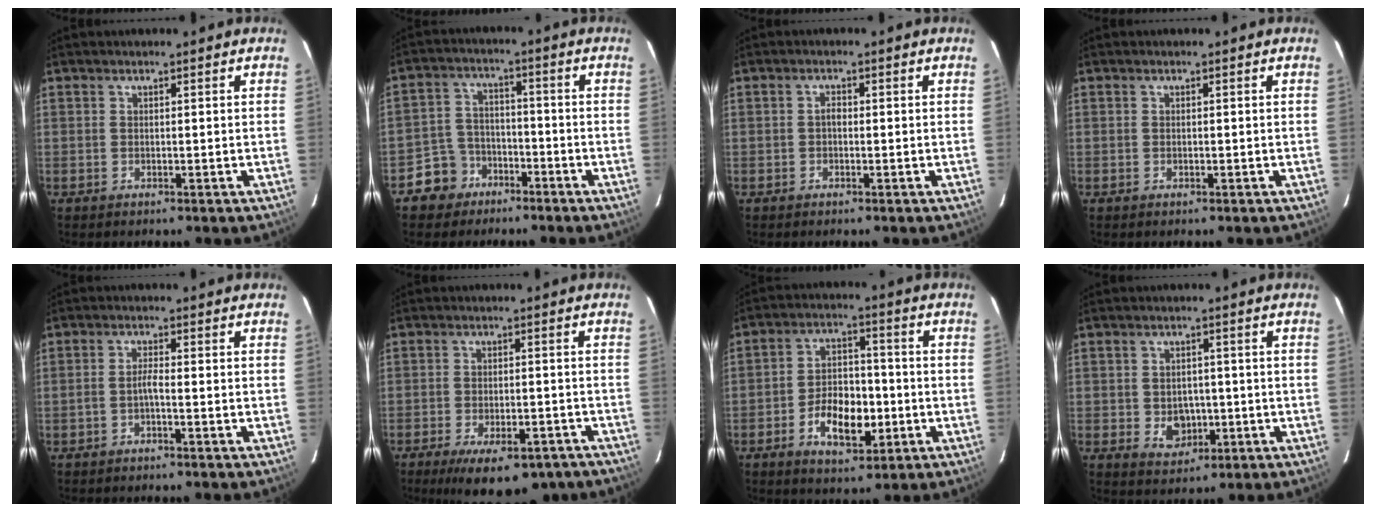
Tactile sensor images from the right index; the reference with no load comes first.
{"total": 7.2, "force": [-4.7, 5.4, 0.7], "torque": [-0.036, 0.028, -0.076]}
{"total": 1.0, "force": [-0.3, 0.7, 0.7], "torque": [-0.011, 0.006, -0.006]}
{"total": 0.0}
{"total": 1.8, "force": [-1.1, 0.0, 1.4], "torque": [-0.033, 0.005, -0.022]}
{"total": 14.4, "force": [-10.4, 5.6, 8.2], "torque": [-0.155, -0.021, -0.139]}
{"total": 10.7, "force": [-3.8, 6.0, 8.1], "torque": [-0.154, 0.016, -0.054]}
{"total": 5.5, "force": [-1.2, 4.5, 2.8], "torque": [-0.056, 0.002, -0.004]}